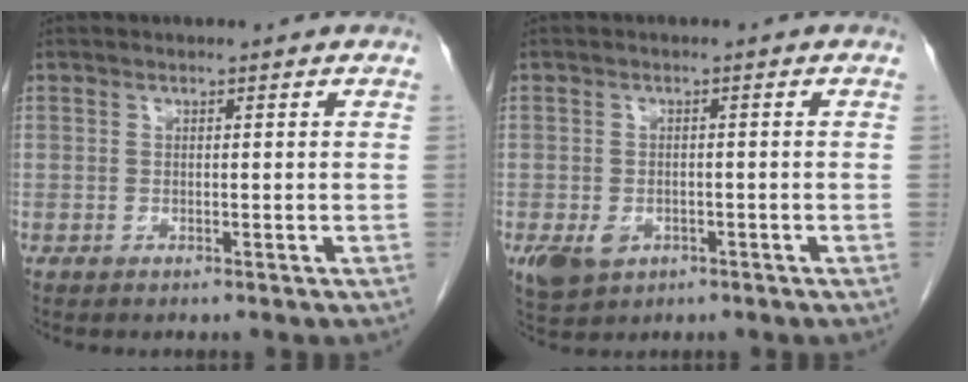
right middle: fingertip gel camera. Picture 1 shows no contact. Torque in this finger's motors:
{"motor_torque": [0.67, -0.38, 0.09, 0.04]}